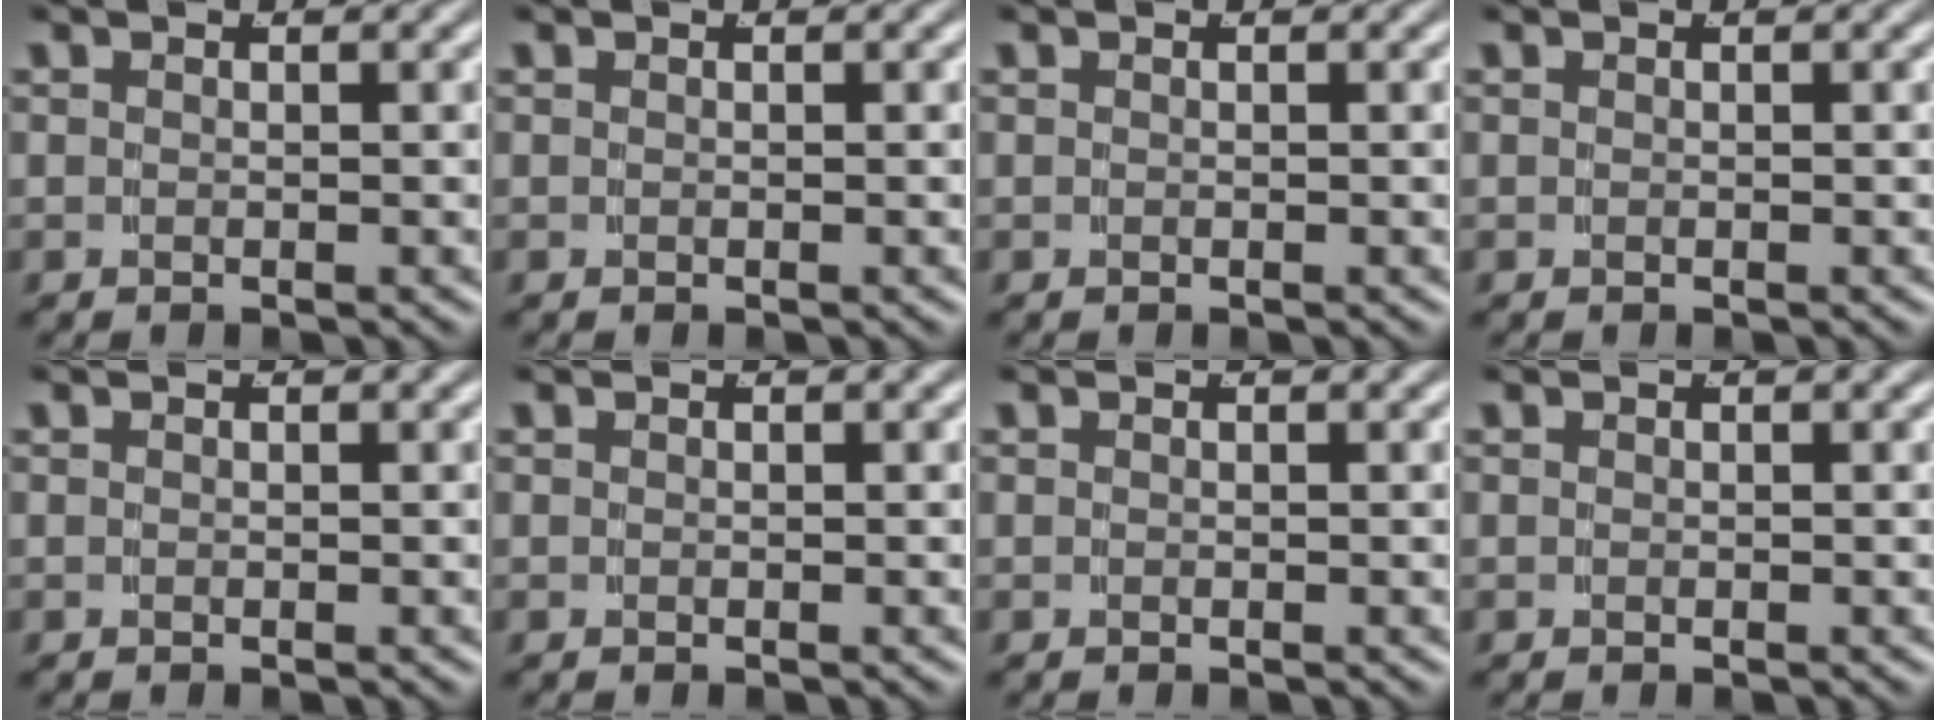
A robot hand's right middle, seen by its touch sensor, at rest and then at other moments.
{"total": 0.0}
{"total": 0.0}
{"total": 0.0}
{"total": 0.0}
{"total": 0.0}
{"total": 0.0}
{"total": 0.0}